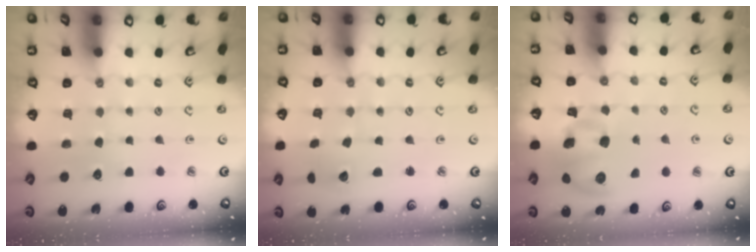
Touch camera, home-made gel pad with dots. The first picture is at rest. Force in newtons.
{"total": 3.0, "press": 3.0, "slide": 0.3}
{"total": 10.6, "press": 10.5, "slide": 1.7}